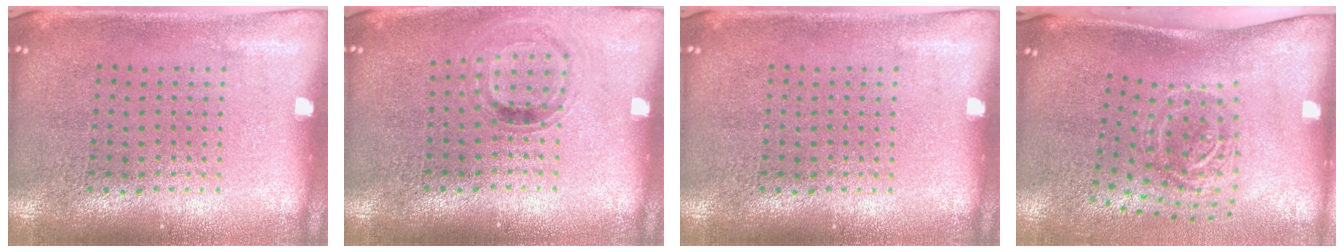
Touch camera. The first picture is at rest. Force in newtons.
{"total": 0.8, "press": 0.7, "slide": 0.2}
{"total": 0.0}
{"total": 2.0, "press": 1.3, "slide": 1.6}